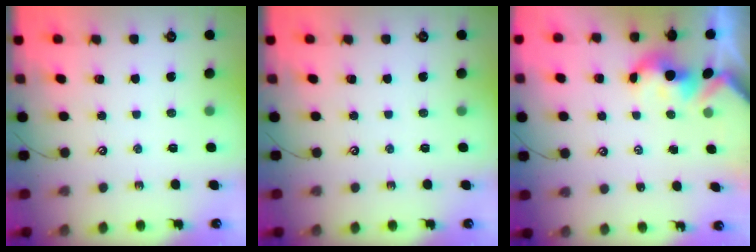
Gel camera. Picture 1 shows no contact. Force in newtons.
{"total": 0.0}
{"total": 2.0, "press": 2.0, "slide": 0.2}